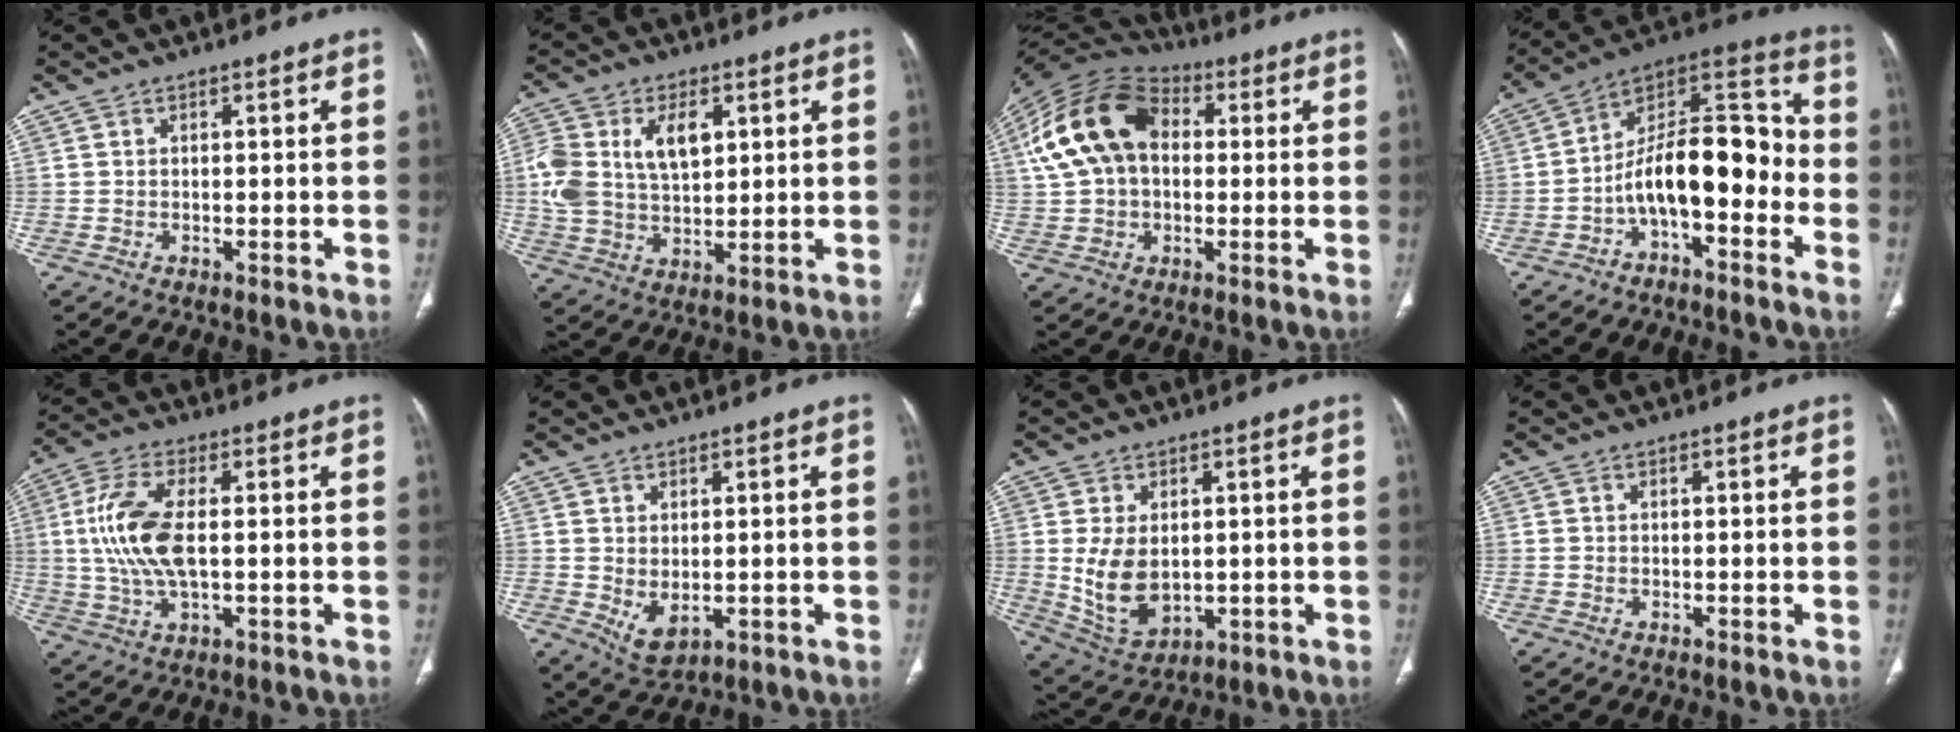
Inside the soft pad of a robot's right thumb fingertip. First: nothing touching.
{"total": 13.6, "force": [3.5, 8.4, 10.1], "torque": [-0.193, 0.003, 0.072]}
{"total": 17.9, "force": [3.0, 12.4, 12.5], "torque": [-0.234, 0.031, 0.046]}
{"total": 16.5, "force": [-4.6, 7.9, 13.7], "torque": [-0.197, 0.086, -0.082]}
{"total": 11.7, "force": [0.8, 4.9, 10.5], "torque": [-0.239, 0.003, 0.017]}
{"total": 4.8, "force": [-0.3, 2.9, 3.9], "torque": [-0.064, -0.008, 0.014]}
{"total": 9.9, "force": [0.4, 6.5, 7.4], "torque": [-0.126, -0.012, 0.029]}
{"total": 0.0}